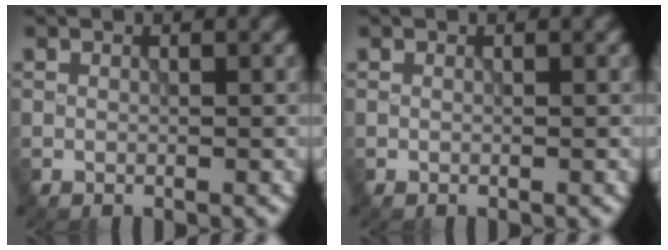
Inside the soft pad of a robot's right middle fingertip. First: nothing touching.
{"total": 0.0}